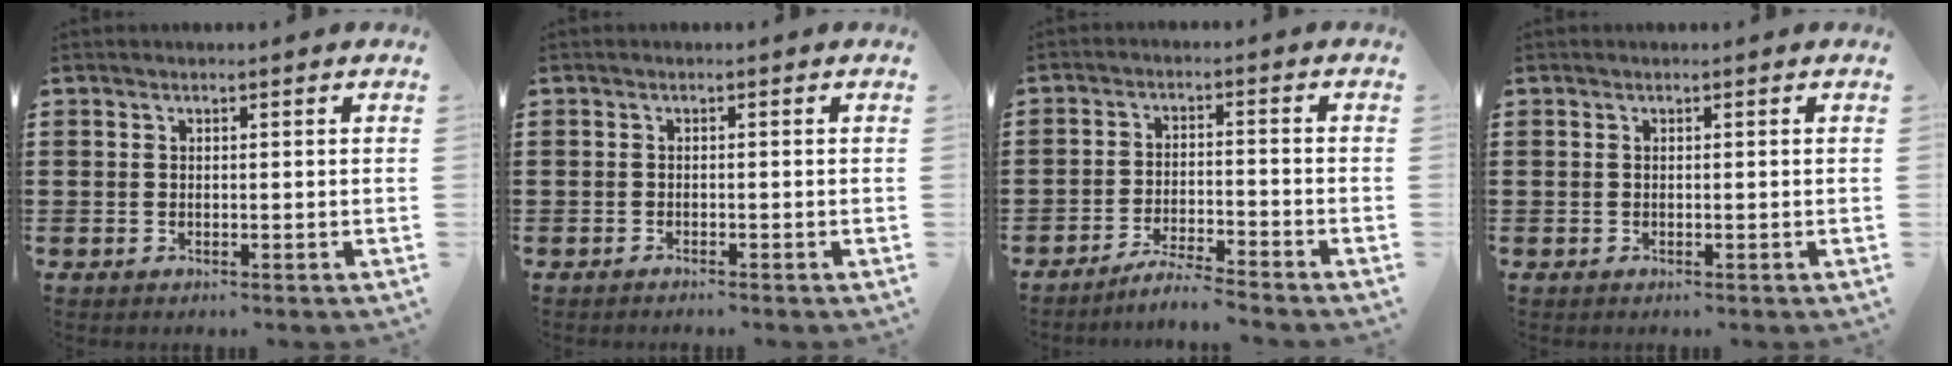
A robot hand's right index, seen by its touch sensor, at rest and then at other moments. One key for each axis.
{"total": 0.7, "fx": -0.7, "fy": -0.2, "fz": 0.1, "tx": -0.005, "ty": -0.006, "tz": -0.013}
{"total": 4.2, "fx": -4.0, "fy": -0.5, "fz": 0.9, "tx": -0.019, "ty": -0.004, "tz": -0.080}
{"total": 0.0}